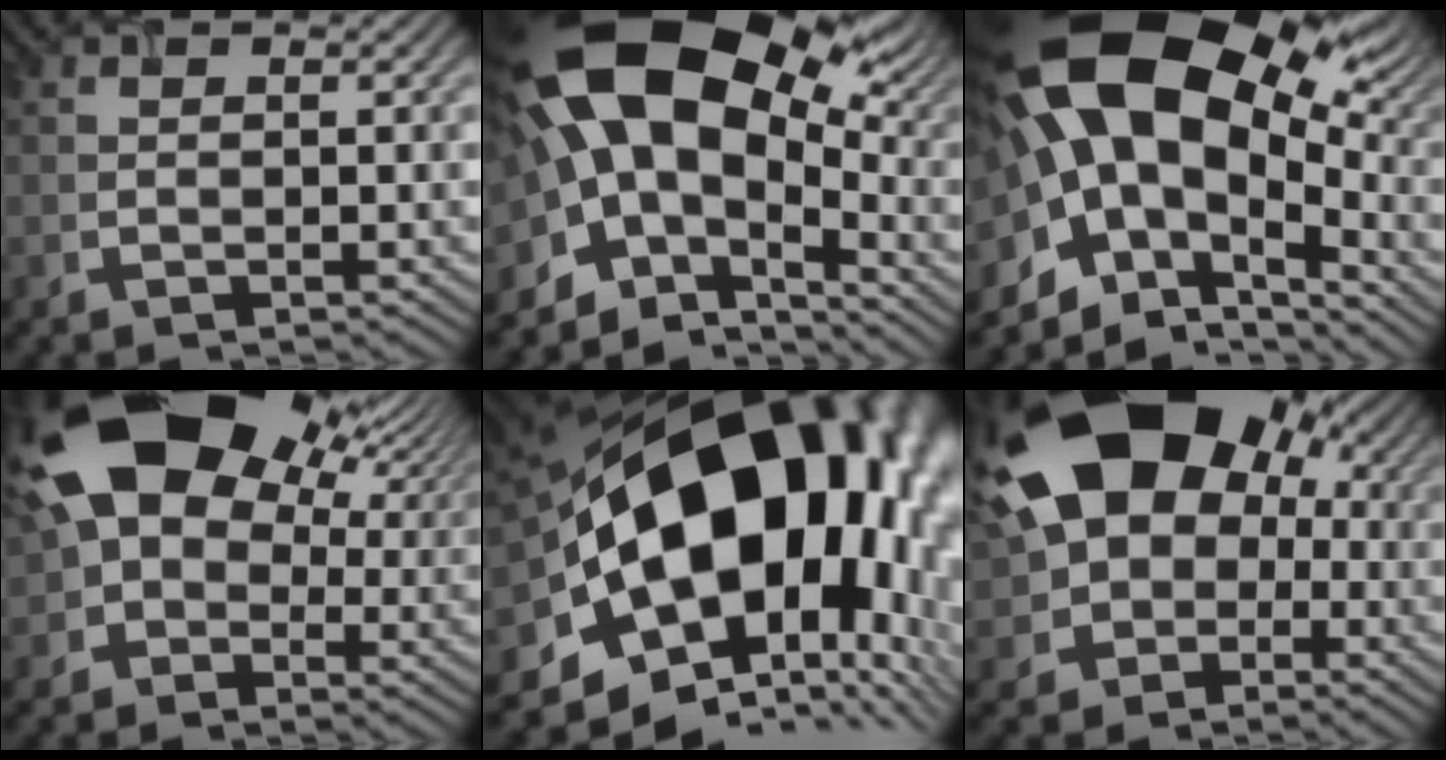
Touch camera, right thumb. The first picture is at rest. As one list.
[{"total": 18.3, "force": [0.3, 10.9, 14.7], "torque": [-0.260, -0.012, 0.030]}, {"total": 20.5, "force": [1.3, 12.1, 16.4], "torque": [-0.312, -0.023, 0.056]}, {"total": 20.3, "force": [7.1, 13.6, 13.4], "torque": [-0.265, 0.048, 0.136]}, {"total": 22.7, "force": [-1.1, 15.4, 16.6], "torque": [-0.284, -0.037, 0.003]}, {"total": 20.3, "force": [3.7, 15.2, 13.0], "torque": [-0.235, 0.032, 0.053]}]